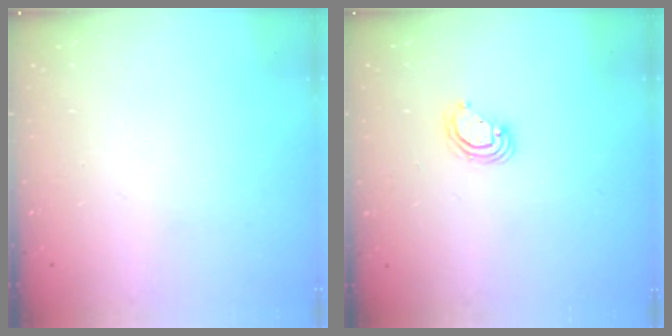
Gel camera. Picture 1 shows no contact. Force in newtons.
{"total": 4.6, "press": 4.6, "slide": 0.2}